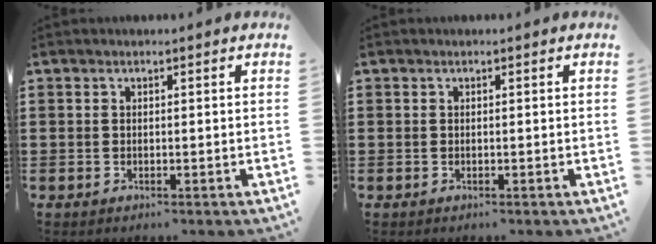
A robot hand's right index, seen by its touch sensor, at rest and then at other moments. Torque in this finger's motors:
{"motor_torque": [0.59, 0.54, 0.00, 0.00]}